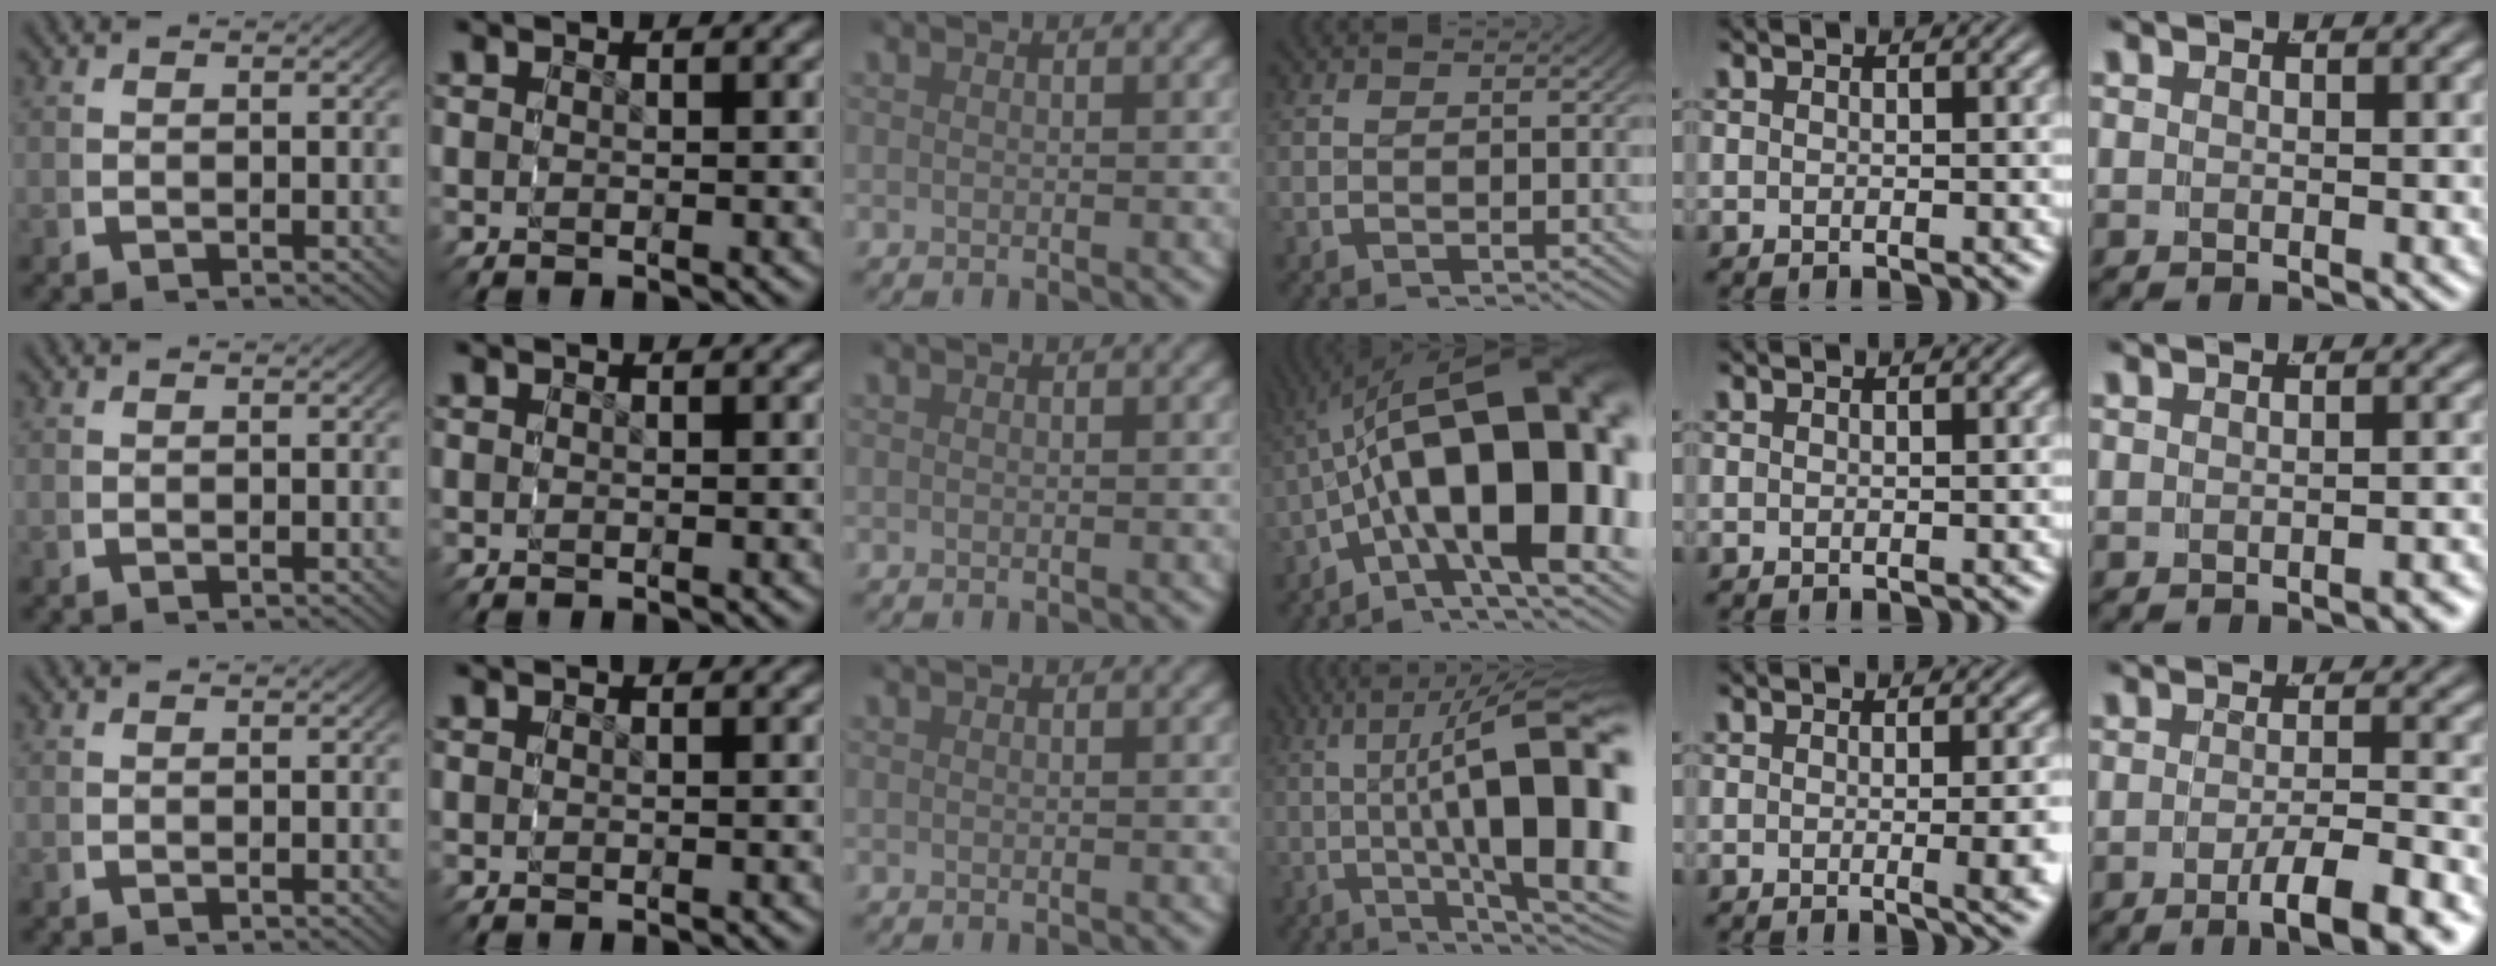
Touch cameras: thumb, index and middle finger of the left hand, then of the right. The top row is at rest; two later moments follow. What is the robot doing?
{"motion": "grasp_and_lifting", "object": "dispenser bottle"}